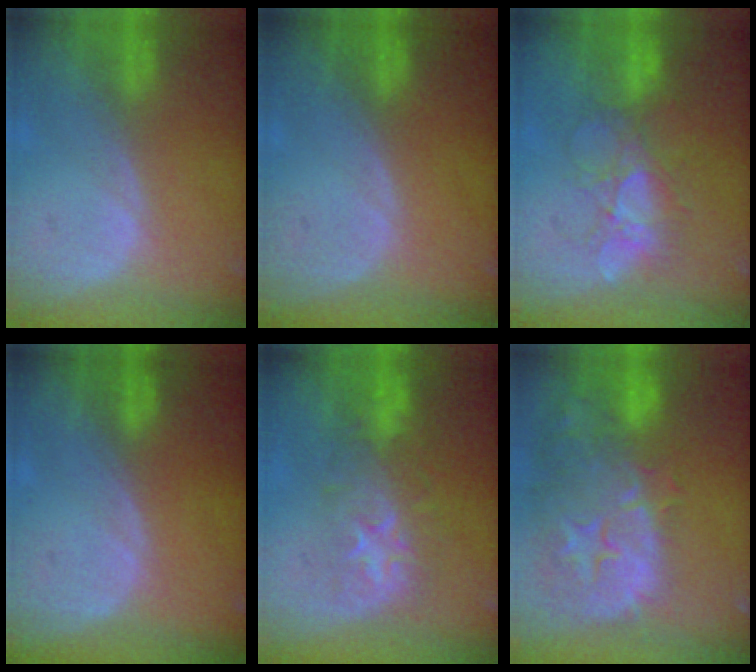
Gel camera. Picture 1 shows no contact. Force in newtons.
{"total": 0.0}
{"total": 6.4, "press": 6.2, "slide": 1.5}
{"total": 0.0}
{"total": 8.1, "press": 8.0, "slide": 1.1}
{"total": 15.2, "press": 12.0, "slide": 9.3}